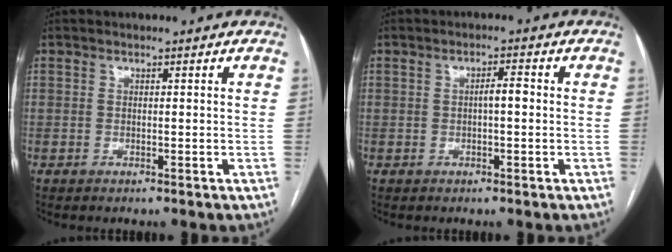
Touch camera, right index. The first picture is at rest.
{"total": 2.1, "force": [-0.1, 0.5, 2.1], "torque": [-0.034, 0.005, -0.003]}